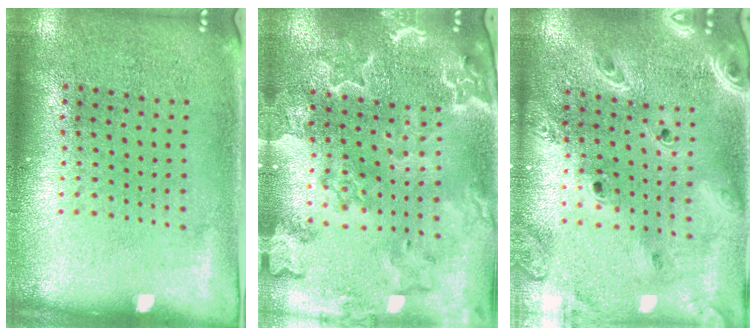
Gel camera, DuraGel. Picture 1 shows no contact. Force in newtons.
{"total": 3.3, "press": 2.9, "slide": 1.5}
{"total": 3.0, "press": 2.5, "slide": 1.6}